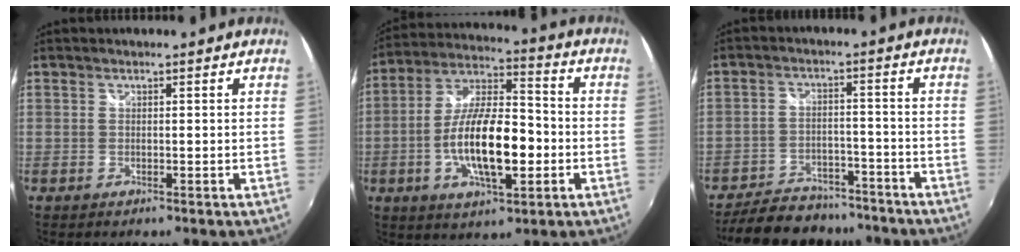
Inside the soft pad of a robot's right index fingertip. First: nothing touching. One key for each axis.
{"total": 16.1, "fx": -3.7, "fy": 5.8, "fz": 14.5, "tx": -0.276, "ty": 0.005, "tz": -0.066}
{"total": 15.8, "fx": -13.3, "fy": 6.8, "fz": 5.1, "tx": -0.131, "ty": 0.018, "tz": -0.181}